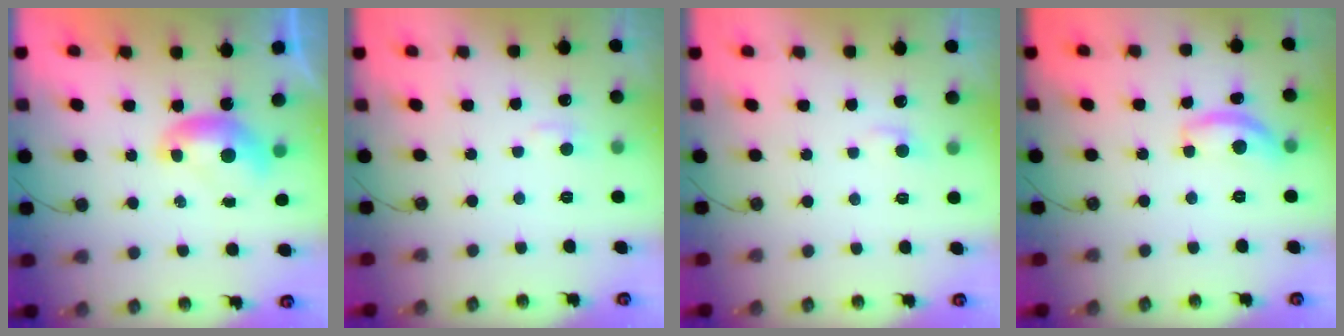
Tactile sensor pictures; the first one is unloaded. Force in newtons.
{"total": 1.7, "press": 1.6, "slide": 0.6}
{"total": 1.3, "press": 1.2, "slide": 0.5}
{"total": 7.3, "press": 7.3, "slide": 0.4}